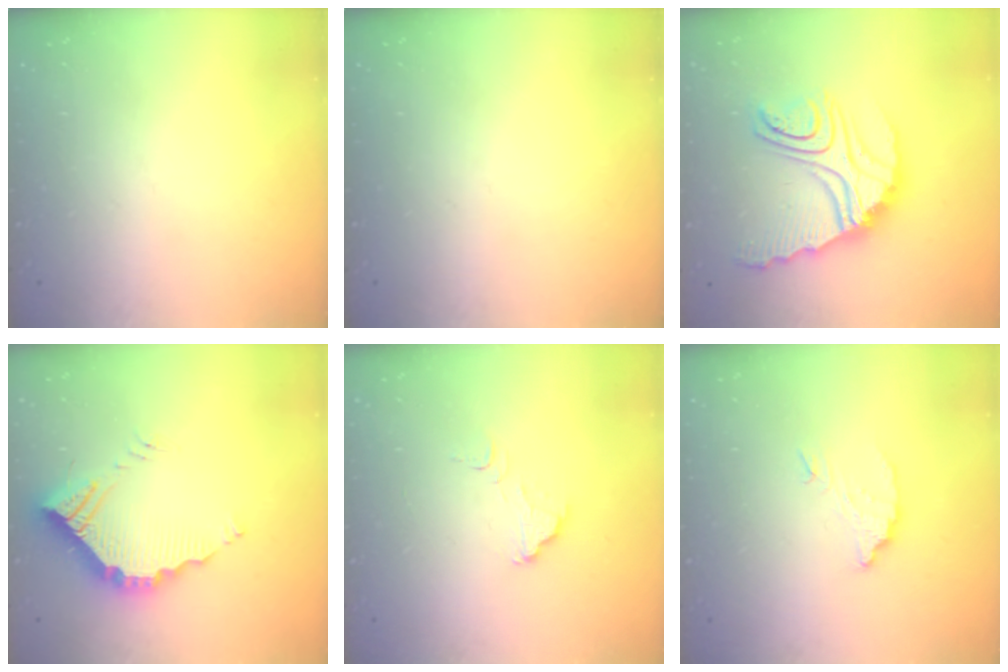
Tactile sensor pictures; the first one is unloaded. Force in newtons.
{"total": 0.0}
{"total": 16.4, "press": 16.3, "slide": 1.3}
{"total": 12.1, "press": 12.1, "slide": 0.3}
{"total": 2.9, "press": 2.9, "slide": 0.1}
{"total": 4.4, "press": 4.4, "slide": 0.2}